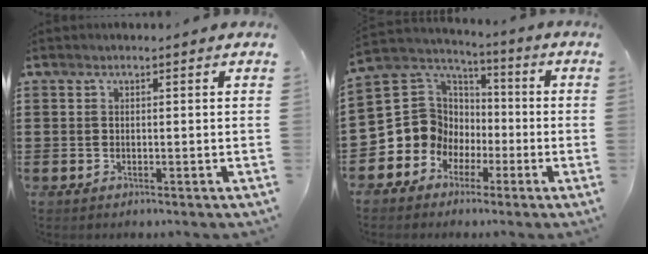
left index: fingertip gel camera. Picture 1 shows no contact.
{"total": 9.9, "force": [-1.0, 9.6, 2.2], "torque": [-0.104, -0.017, -0.016]}